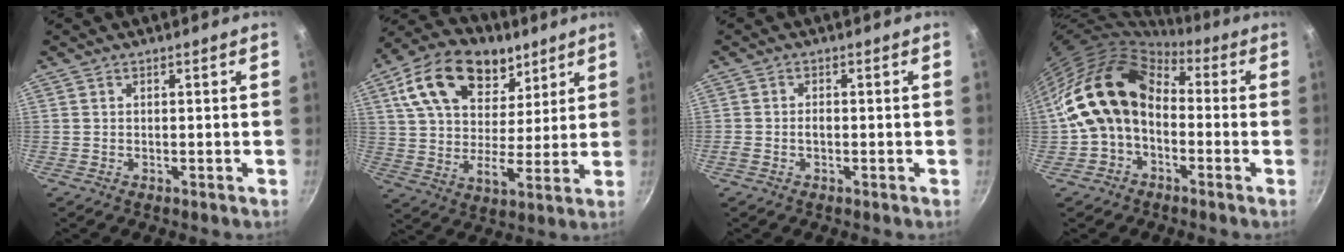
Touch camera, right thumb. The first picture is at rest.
{"total": 20.5, "force": [10.2, 12.9, 12.1], "torque": [-0.183, -0.021, 0.166]}
{"total": 1.4, "force": [-0.4, 0.8, 1.0], "torque": [-0.022, 0.009, -0.010]}
{"total": 15.2, "force": [-0.8, 11.1, 10.3], "torque": [-0.160, 0.049, -0.031]}